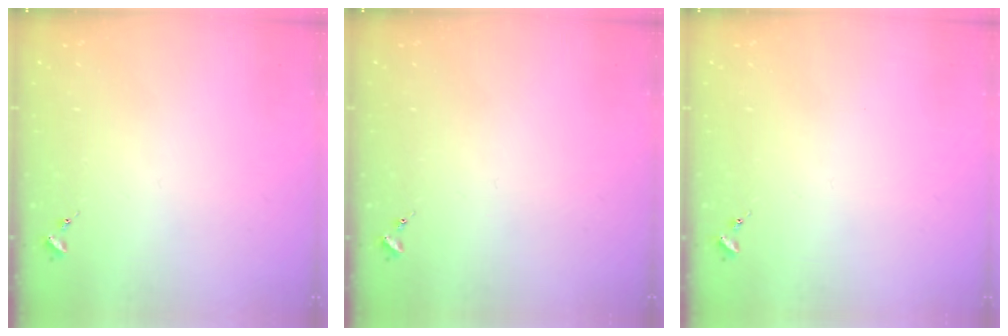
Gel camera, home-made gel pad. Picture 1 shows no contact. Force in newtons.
{"total": 0.0}
{"total": 0.0}